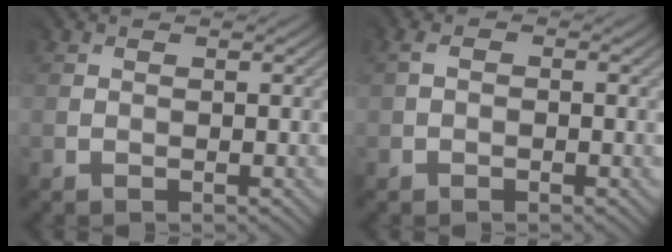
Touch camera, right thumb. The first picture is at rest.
{"total": 1.2, "force": [-0.1, 0.9, 0.8], "torque": [-0.019, 0.001, -0.005]}